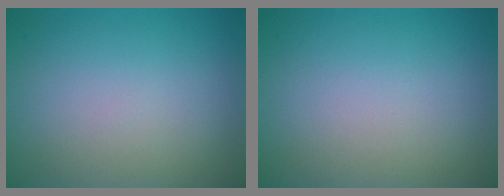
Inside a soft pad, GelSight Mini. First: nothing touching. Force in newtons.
{"total": 0.0}